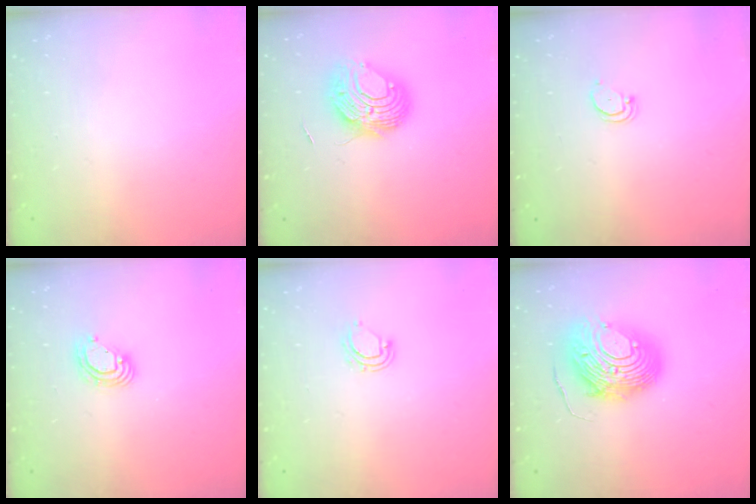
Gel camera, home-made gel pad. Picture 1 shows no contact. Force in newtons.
{"total": 8.7, "press": 8.7, "slide": 0.8}
{"total": 2.5, "press": 2.5, "slide": 0.2}
{"total": 6.6, "press": 6.6, "slide": 0.9}
{"total": 5.4, "press": 5.4, "slide": 0.4}
{"total": 13.5, "press": 13.4, "slide": 0.8}